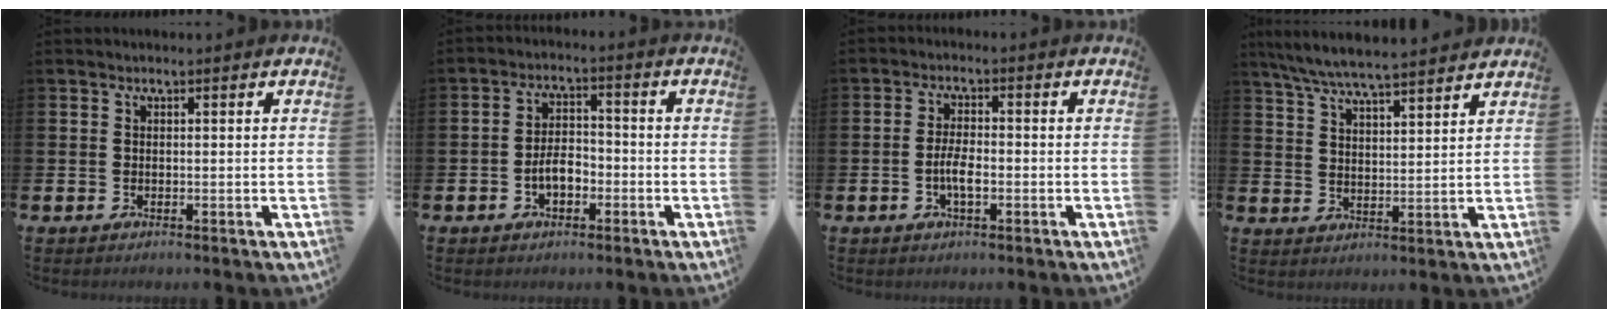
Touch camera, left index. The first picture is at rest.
{"total": 3.9, "force": [-1.6, 2.2, 2.8], "torque": [-0.046, 0.008, -0.033]}
{"total": 3.3, "force": [-0.9, 1.2, 2.9], "torque": [-0.054, -0.001, -0.021]}
{"total": 6.8, "force": [6.5, 0.2, 2.1], "torque": [-0.068, -0.032, 0.116]}